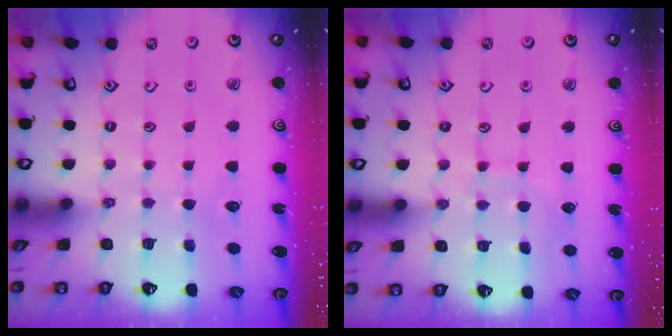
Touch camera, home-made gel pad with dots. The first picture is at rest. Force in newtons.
{"total": 7.1, "press": 7.1, "slide": 0.2}